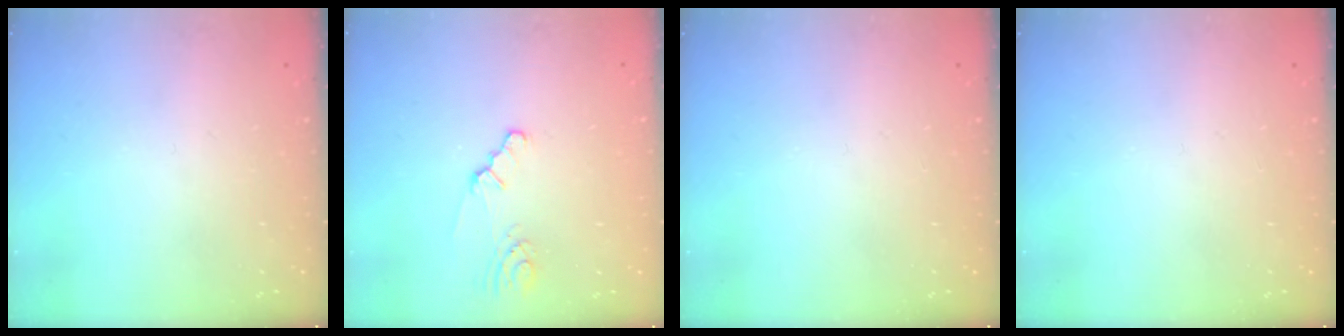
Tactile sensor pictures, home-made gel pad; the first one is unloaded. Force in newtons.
{"total": 2.3, "press": 2.3, "slide": 0.4}
{"total": 0.0}
{"total": 0.0}